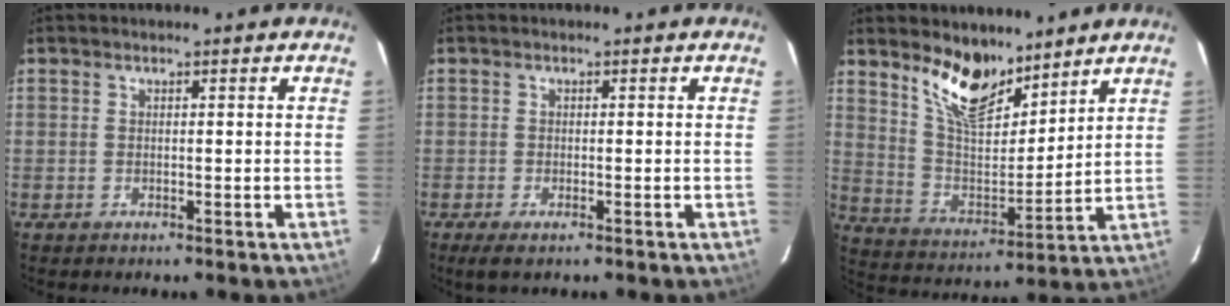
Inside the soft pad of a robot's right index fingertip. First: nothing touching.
{"total": 2.8, "force": [-1.9, 0.8, 1.9], "torque": [-0.043, -0.011, -0.033]}
{"total": 12.6, "force": [9.5, 5.0, 6.6], "torque": [-0.125, -0.003, 0.180]}